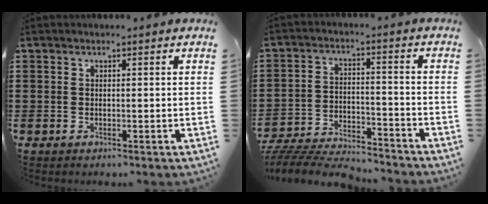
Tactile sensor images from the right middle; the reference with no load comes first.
{"total": 6.7, "force": [-6.6, 0.8, 1.1], "torque": [-0.024, 0.013, -0.132]}